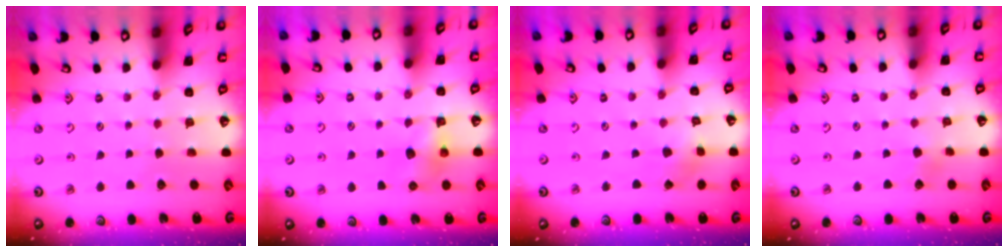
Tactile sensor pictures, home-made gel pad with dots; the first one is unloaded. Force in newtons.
{"total": 5.3, "press": 5.3, "slide": 0.4}
{"total": 1.7, "press": 1.7, "slide": 0.3}
{"total": 2.5, "press": 2.5, "slide": 0.2}